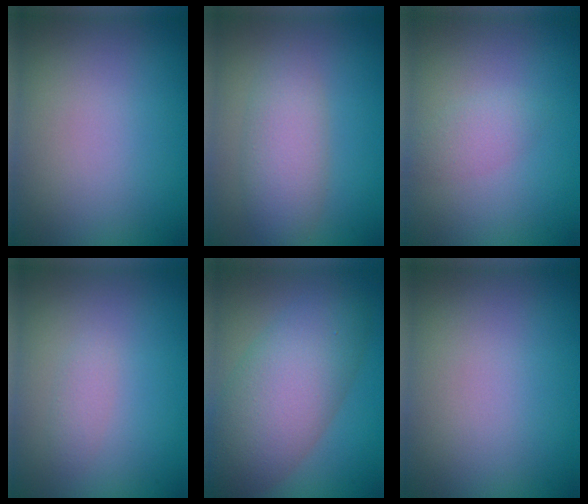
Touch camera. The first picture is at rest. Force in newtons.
{"total": 3.9, "press": 3.9, "slide": 0.0}
{"total": 1.6, "press": 1.6, "slide": 0.1}
{"total": 1.0, "press": 1.0, "slide": 0.0}
{"total": 8.6, "press": 8.6, "slide": 0.6}
{"total": 0.0}